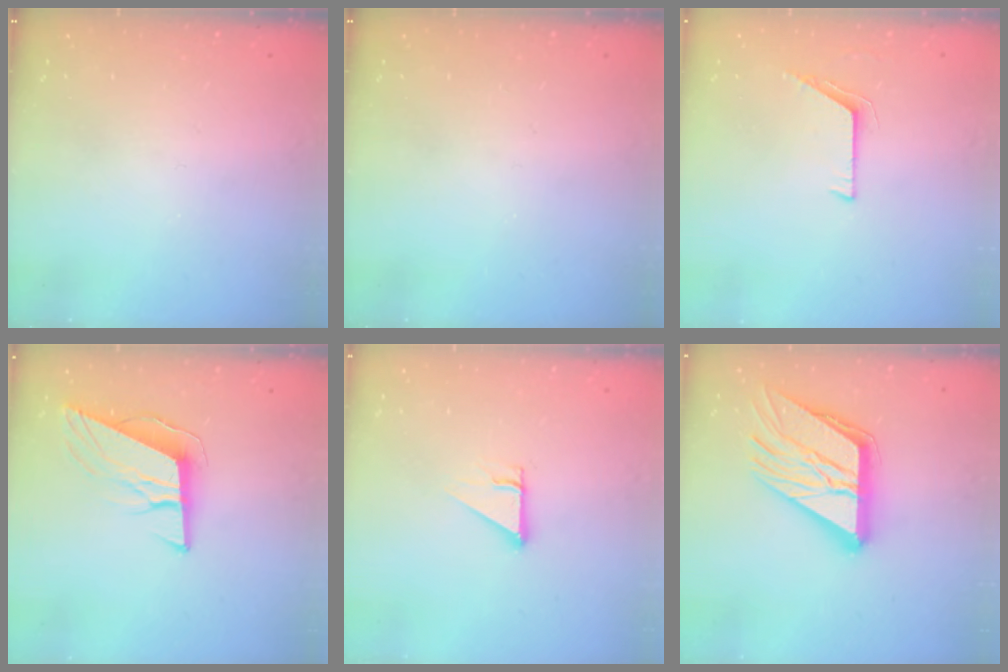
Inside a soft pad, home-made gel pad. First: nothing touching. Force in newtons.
{"total": 0.0}
{"total": 6.1, "press": 6.0, "slide": 0.6}
{"total": 10.7, "press": 10.2, "slide": 3.3}
{"total": 2.7, "press": 2.7, "slide": 0.1}
{"total": 21.5, "press": 21.3, "slide": 2.9}